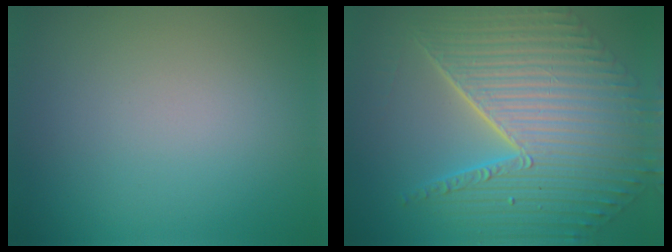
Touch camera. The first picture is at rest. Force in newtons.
{"total": 10.9, "press": 7.2, "slide": 8.1}